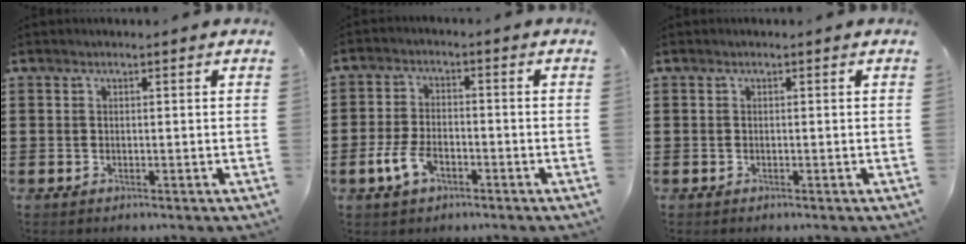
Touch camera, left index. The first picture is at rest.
{"total": 5.4, "force": [-2.6, 2.9, 3.8], "torque": [-0.089, 0.002, -0.054]}
{"total": 0.0}